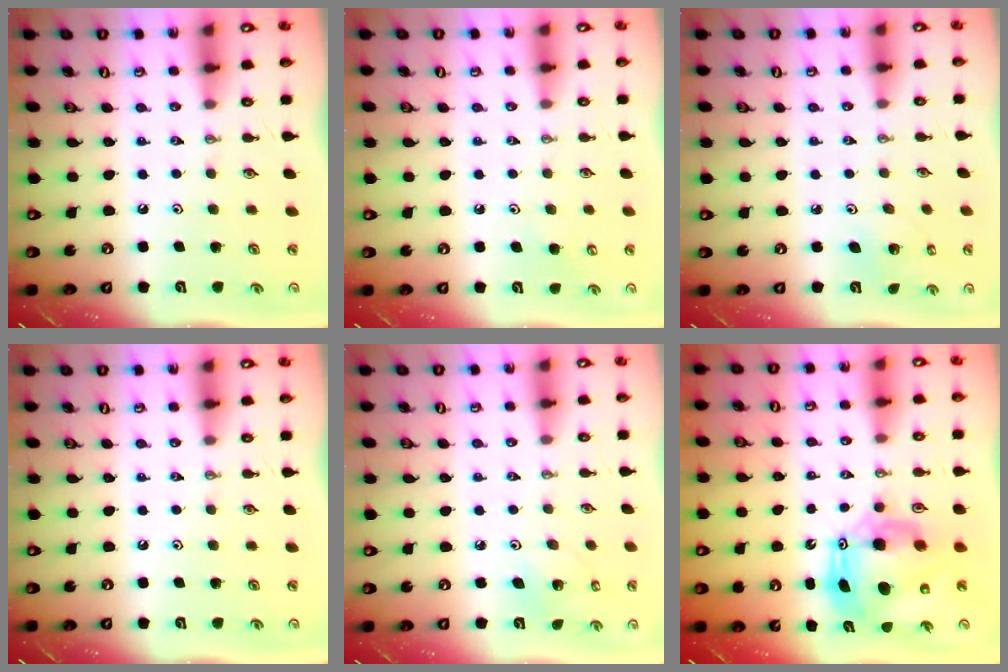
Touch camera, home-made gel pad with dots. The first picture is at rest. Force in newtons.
{"total": 5.2, "press": 5.1, "slide": 0.9}
{"total": 2.1, "press": 2.1, "slide": 0.1}
{"total": 0.0}
{"total": 4.1, "press": 4.1, "slide": 0.3}
{"total": 13.8, "press": 13.8, "slide": 1.6}